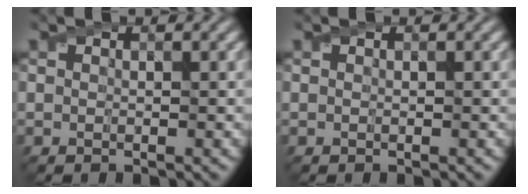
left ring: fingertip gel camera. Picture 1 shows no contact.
{"total": 0.0}